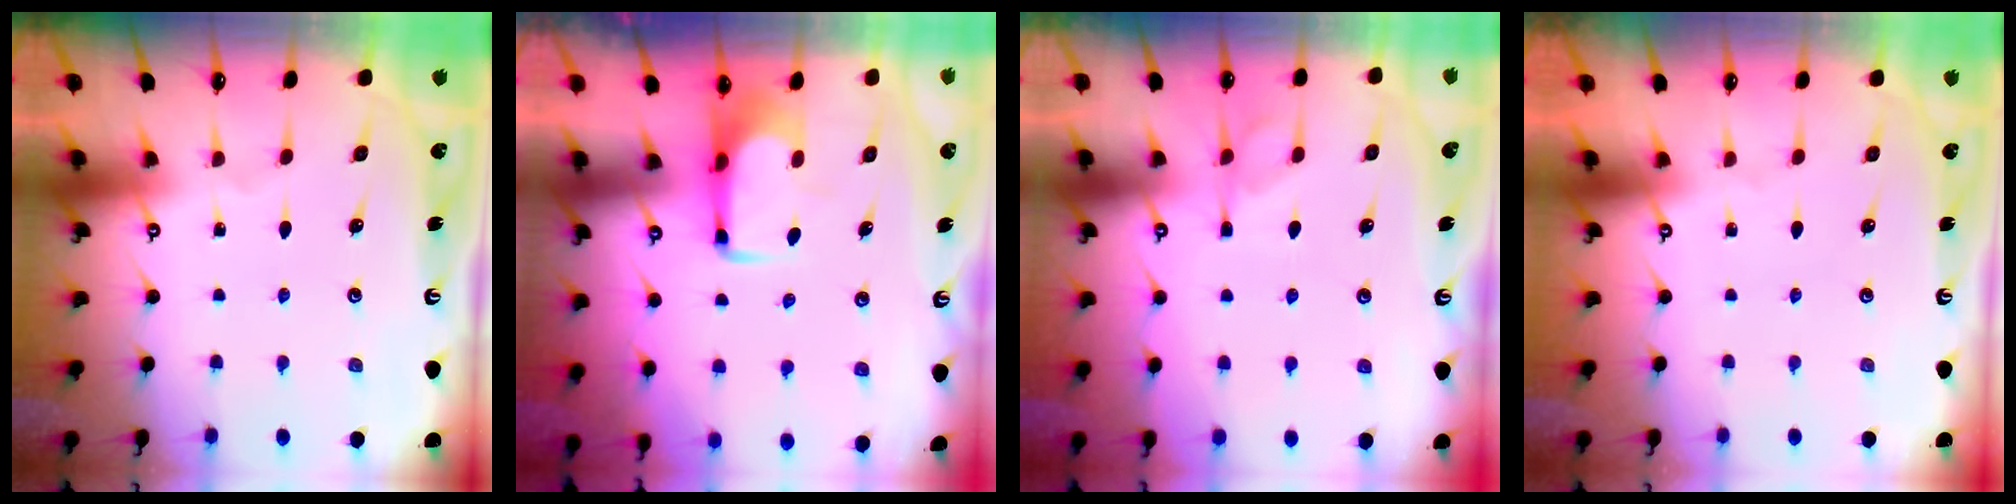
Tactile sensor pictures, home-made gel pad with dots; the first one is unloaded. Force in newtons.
{"total": 1.5, "press": 1.5, "slide": 0.2}
{"total": 1.1, "press": 0.4, "slide": 1.0}
{"total": 1.5, "press": 1.4, "slide": 0.6}